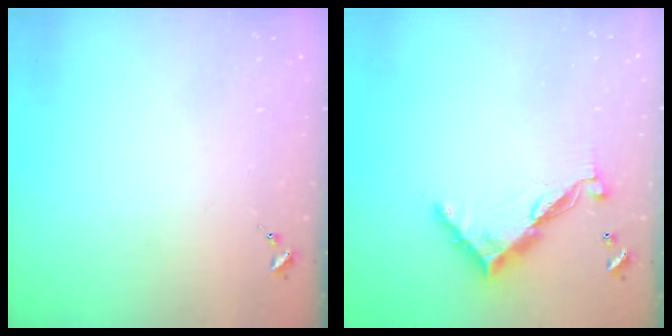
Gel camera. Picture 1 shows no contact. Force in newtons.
{"total": 9.9, "press": 9.9, "slide": 0.2}